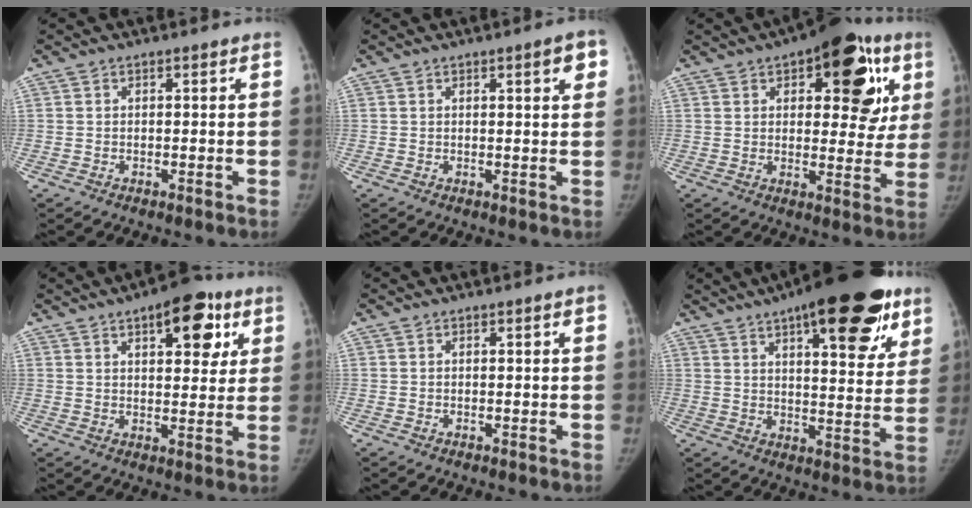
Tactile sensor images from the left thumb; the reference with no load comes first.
{"total": 3.9, "force": [1.7, 0.8, 3.4], "torque": [-0.036, -0.003, 0.020]}
{"total": 19.1, "force": [7.7, 9.0, 15.0], "torque": [-0.134, -0.006, 0.095]}
{"total": 12.0, "force": [5.9, 5.5, 9.0], "torque": [-0.076, -0.013, 0.076]}
{"total": 1.1, "force": [0.4, 0.0, 1.0], "torque": [-0.019, 0.002, 0.005]}
{"total": 24.3, "force": [14.0, 8.3, 18.1], "torque": [-0.223, -0.026, 0.197]}